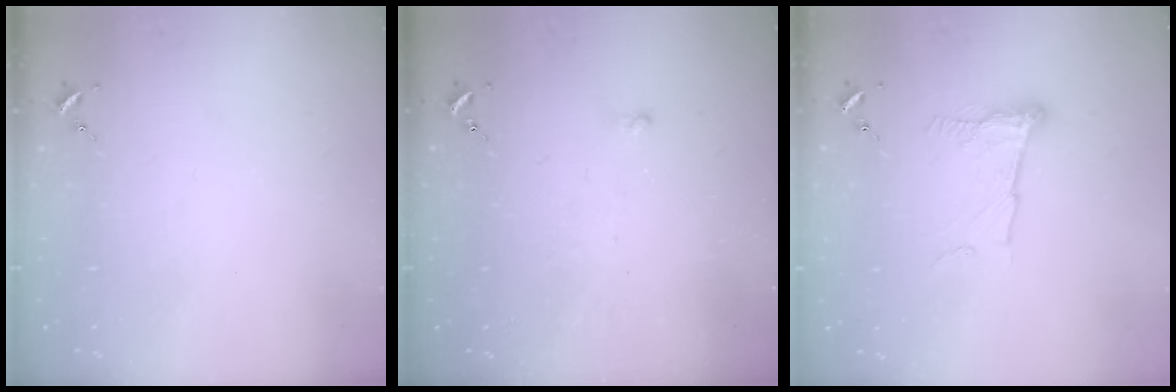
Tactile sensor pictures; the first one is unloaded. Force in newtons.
{"total": 2.5, "press": 2.5, "slide": 0.5}
{"total": 10.7, "press": 10.7, "slide": 0.6}